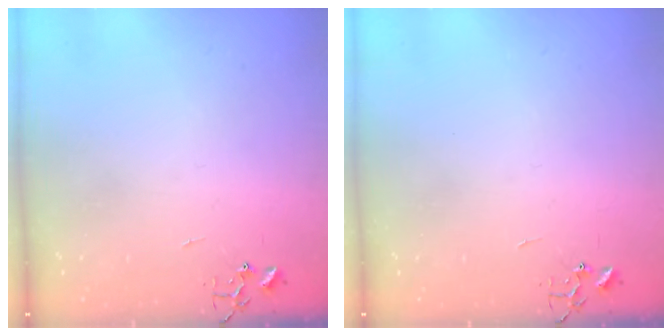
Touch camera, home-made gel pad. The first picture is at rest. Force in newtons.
{"total": 0.0}